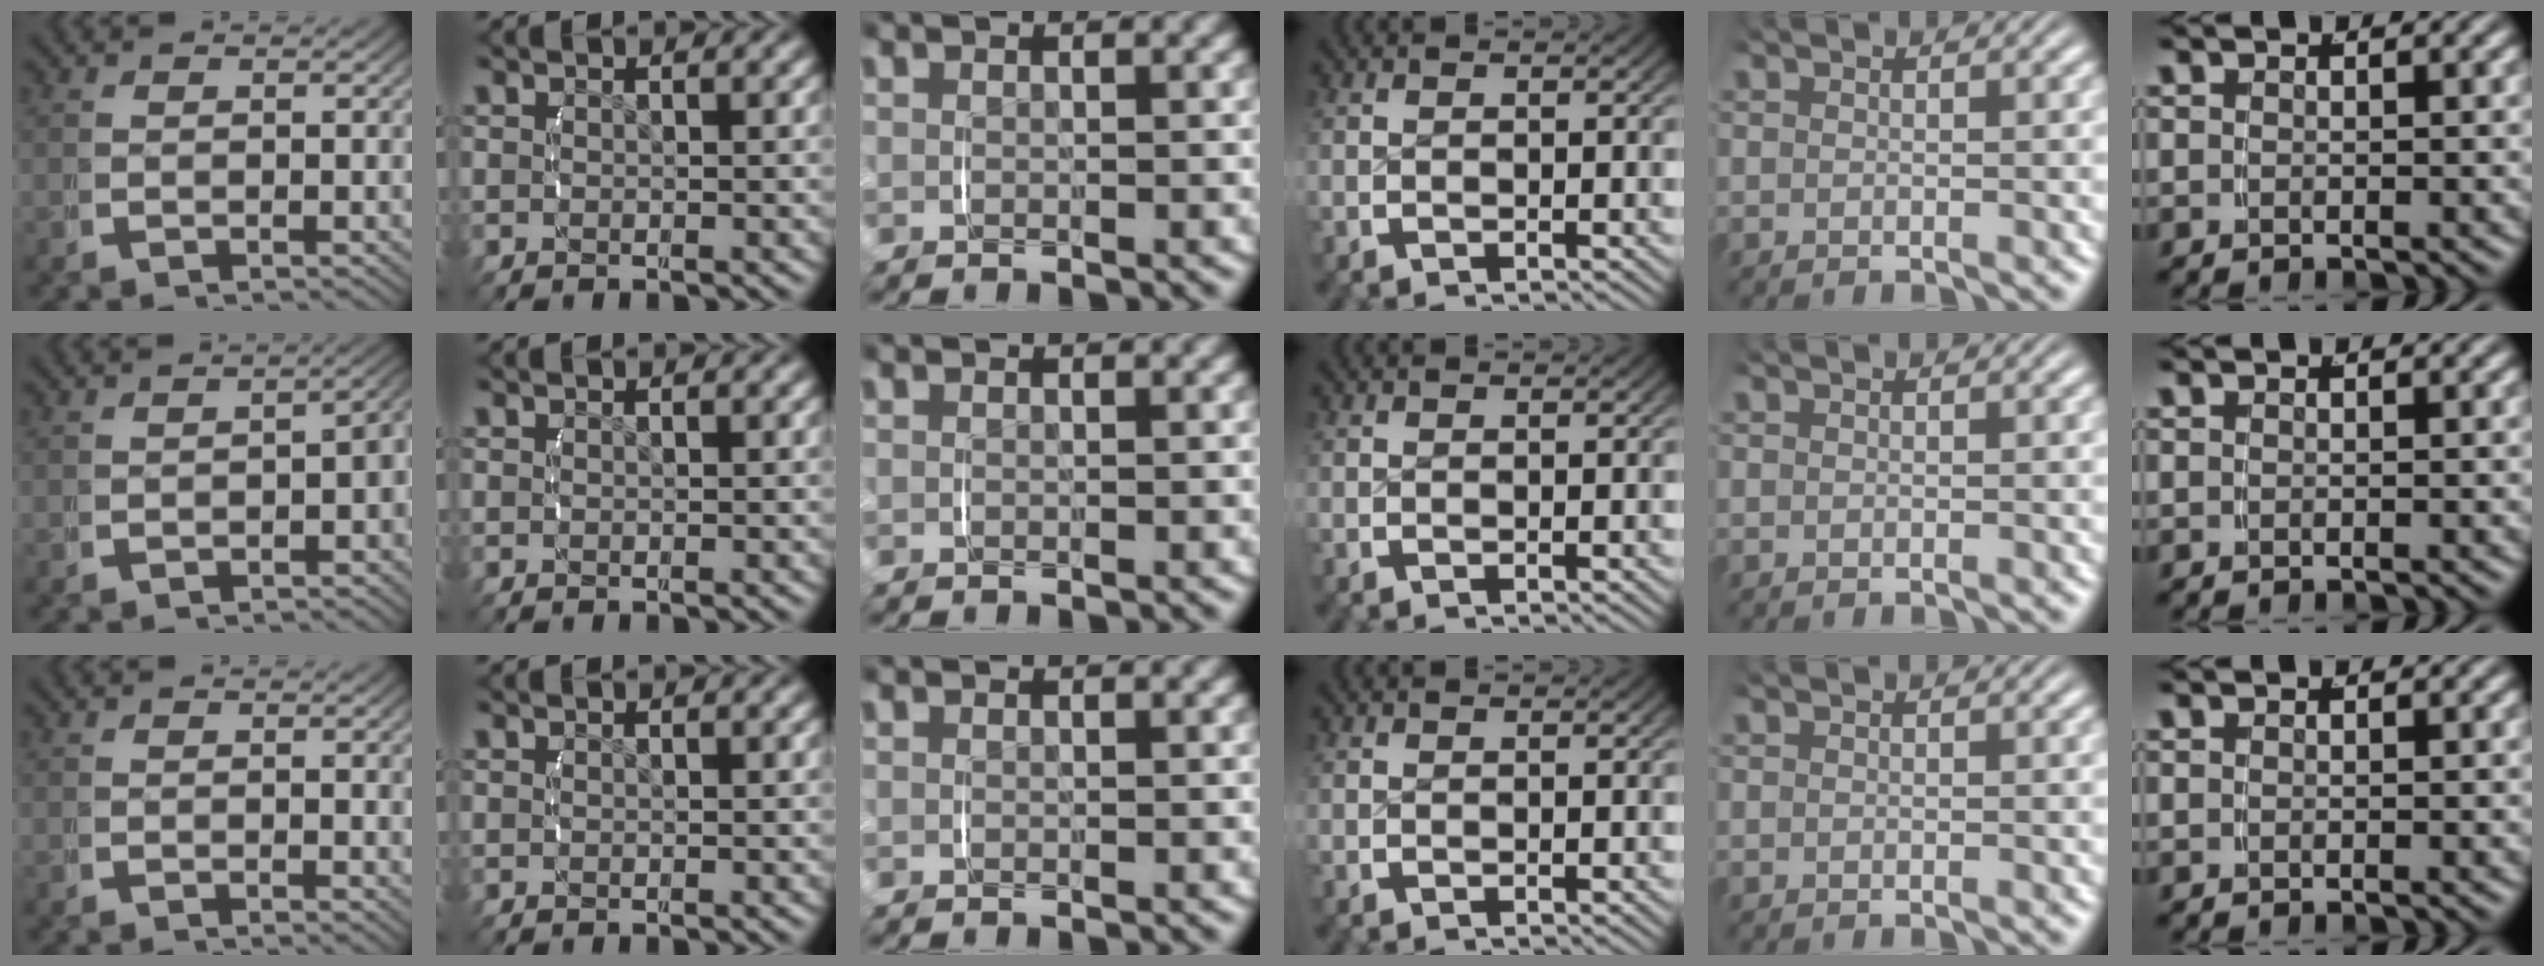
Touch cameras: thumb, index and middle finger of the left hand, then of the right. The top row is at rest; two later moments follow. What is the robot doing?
{"motion": "lift_and_place", "object": "string"}